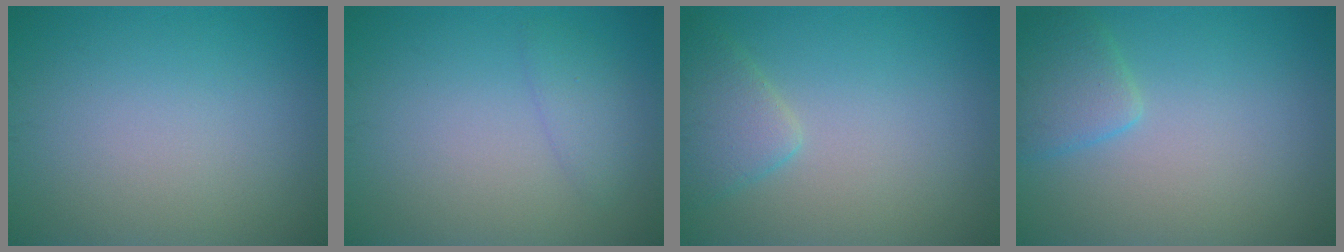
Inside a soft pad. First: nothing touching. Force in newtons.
{"total": 1.5, "press": 1.5, "slide": 0.2}
{"total": 2.8, "press": 2.8, "slide": 0.2}
{"total": 2.6, "press": 2.6, "slide": 0.2}